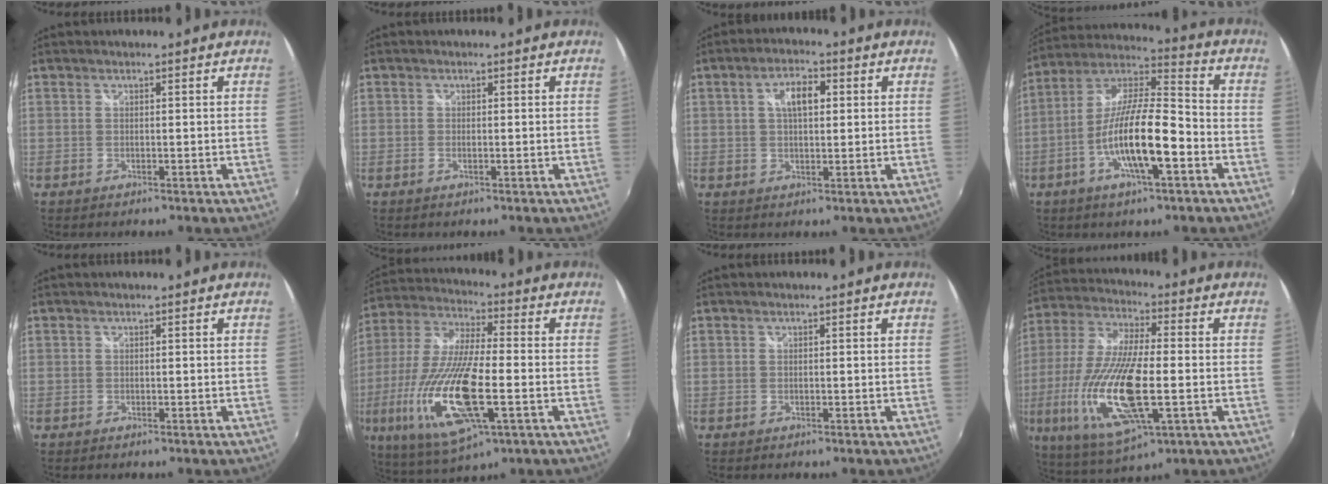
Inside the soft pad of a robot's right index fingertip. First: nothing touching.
{"total": 0.7, "force": [-0.2, 0.1, 0.7], "torque": [-0.015, 0.000, -0.006]}
{"total": 5.7, "force": [1.4, 2.7, 4.8], "torque": [-0.084, 0.014, 0.024]}
{"total": 15.6, "force": [-5.6, 3.5, 14.1], "torque": [-0.273, -0.006, -0.107]}
{"total": 0.0}
{"total": 21.8, "force": [-6.1, 6.2, 20.0], "torque": [-0.413, -0.037, -0.111]}
{"total": 0.0}
{"total": 21.2, "force": [-4.9, 6.4, 19.6], "torque": [-0.409, -0.031, -0.087]}